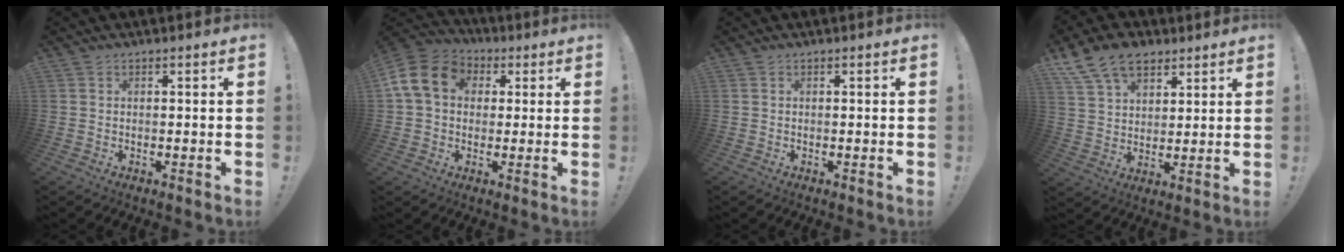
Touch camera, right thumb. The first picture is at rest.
{"total": 14.1, "force": [3.0, 11.3, 8.0], "torque": [-0.133, 0.009, 0.062]}
{"total": 0.0}
{"total": 12.7, "force": [8.0, 8.0, 5.8], "torque": [-0.102, -0.038, 0.155]}